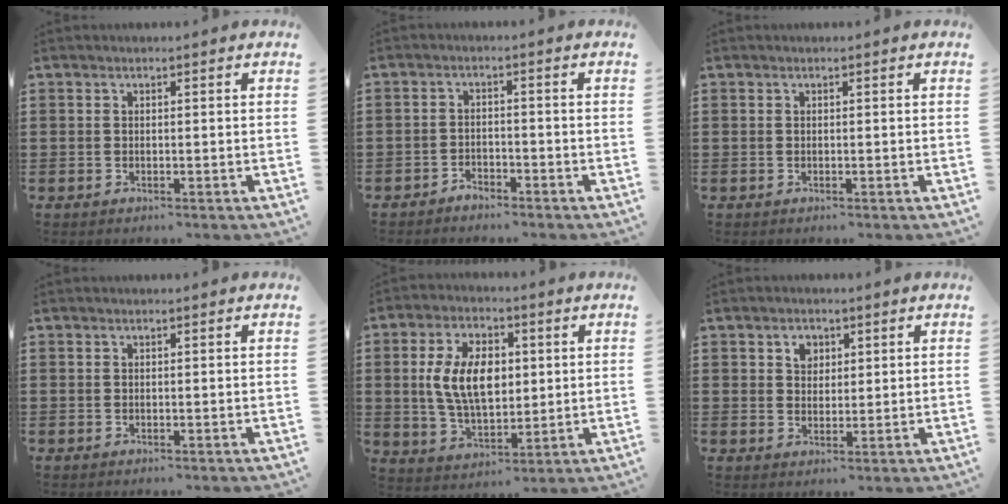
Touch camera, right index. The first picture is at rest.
{"total": 1.9, "force": [-1.8, 0.5, 0.0], "torque": [-0.008, 0.003, -0.040]}
{"total": 0.0}
{"total": 0.0}
{"total": 9.8, "force": [1.2, 5.7, 7.9], "torque": [-0.168, 0.009, 0.017]}
{"total": 2.7, "force": [1.3, 2.1, 1.1], "torque": [-0.028, 0.009, 0.022]}